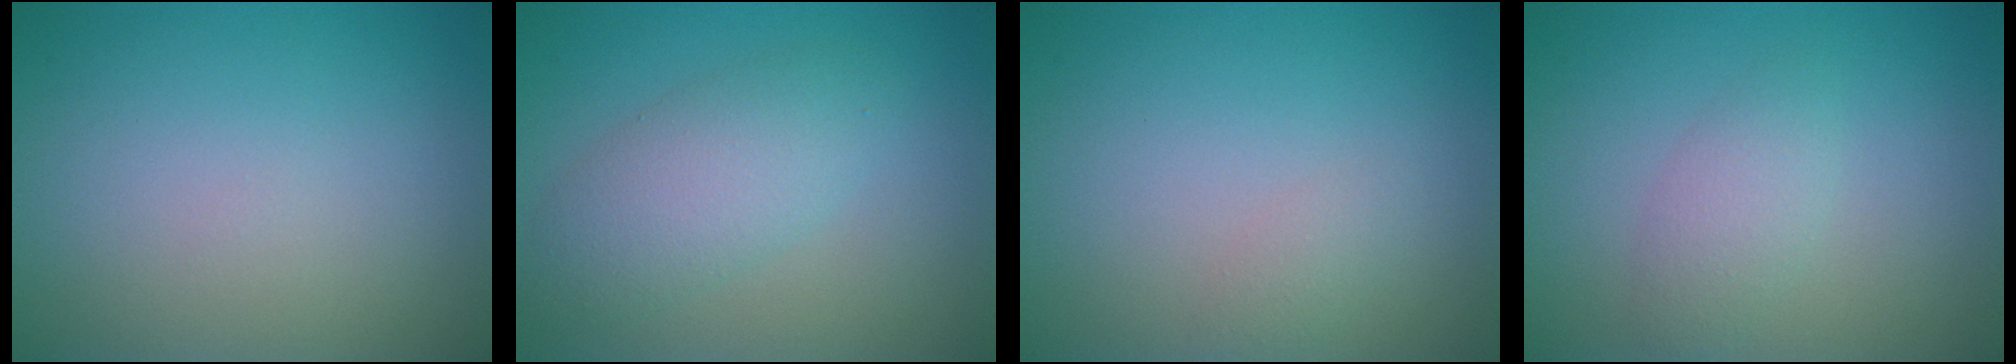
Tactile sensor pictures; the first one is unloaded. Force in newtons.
{"total": 4.1, "press": 4.1, "slide": 0.2}
{"total": 1.0, "press": 1.0, "slide": 0.1}
{"total": 2.0, "press": 2.0, "slide": 0.1}